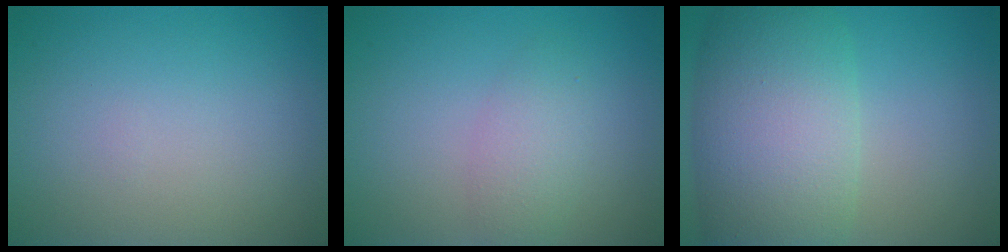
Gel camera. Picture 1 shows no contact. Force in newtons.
{"total": 2.4, "press": 2.4, "slide": 0.1}
{"total": 10.7, "press": 10.7, "slide": 0.7}